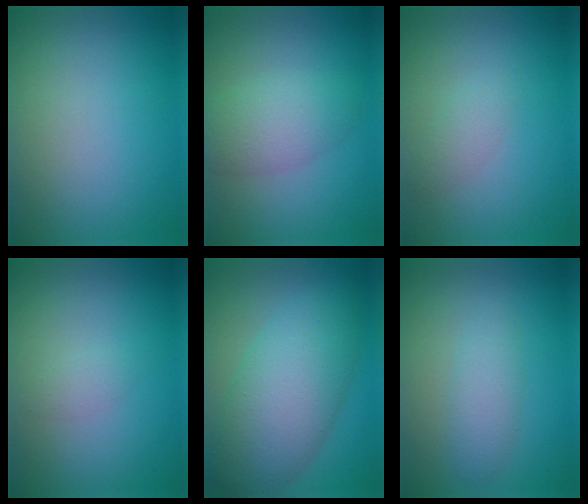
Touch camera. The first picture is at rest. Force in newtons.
{"total": 2.4, "press": 2.4, "slide": 0.2}
{"total": 1.4, "press": 1.4, "slide": 0.0}
{"total": 0.8, "press": 0.8, "slide": 0.0}
{"total": 8.6, "press": 8.6, "slide": 0.1}
{"total": 2.1, "press": 2.1, "slide": 0.1}